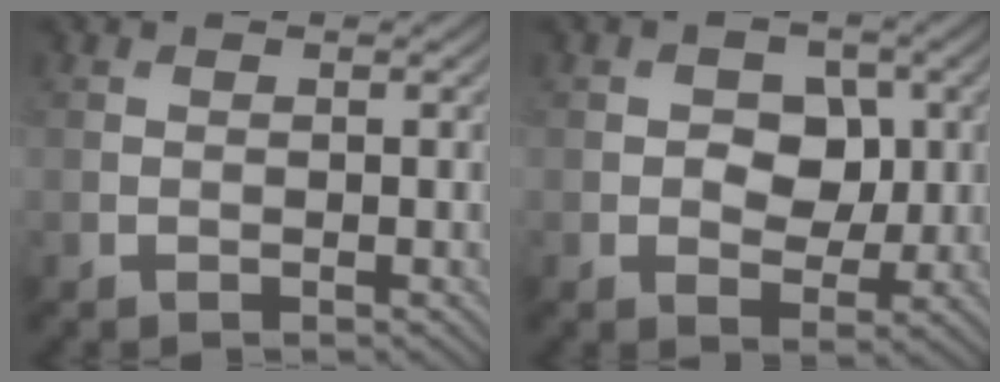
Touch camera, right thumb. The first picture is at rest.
{"total": 4.6, "force": [0.3, 3.5, 3.0], "torque": [-0.042, -0.003, -0.009]}